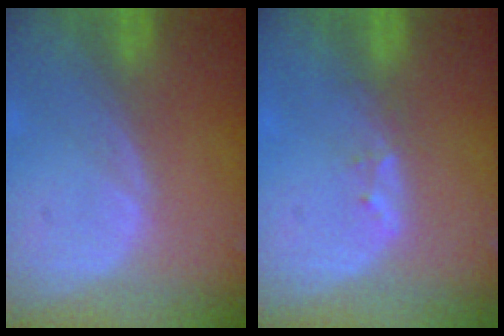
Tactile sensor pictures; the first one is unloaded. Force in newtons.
{"total": 1.7, "press": 1.5, "slide": 0.9}